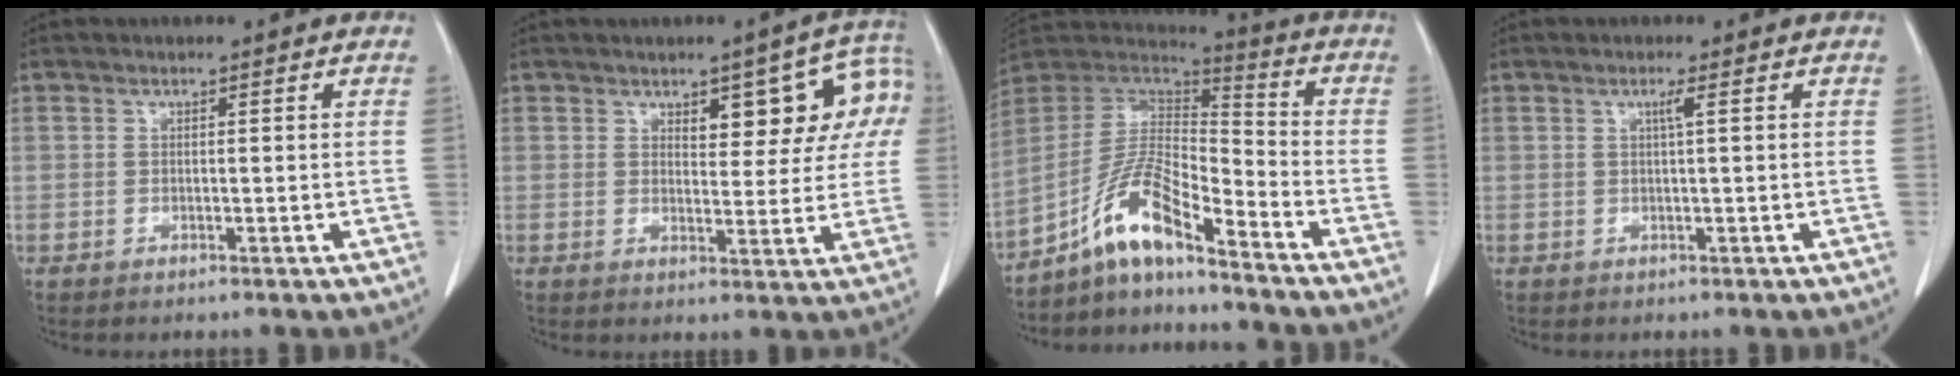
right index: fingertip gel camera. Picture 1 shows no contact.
{"total": 8.8, "force": [3.6, 3.9, 7.0], "torque": [-0.067, 0.021, 0.042]}
{"total": 11.2, "force": [-7.9, 1.7, 7.7], "torque": [-0.160, 0.021, -0.150]}
{"total": 1.7, "force": [0.4, -0.4, 1.6], "torque": [-0.030, 0.001, 0.008]}